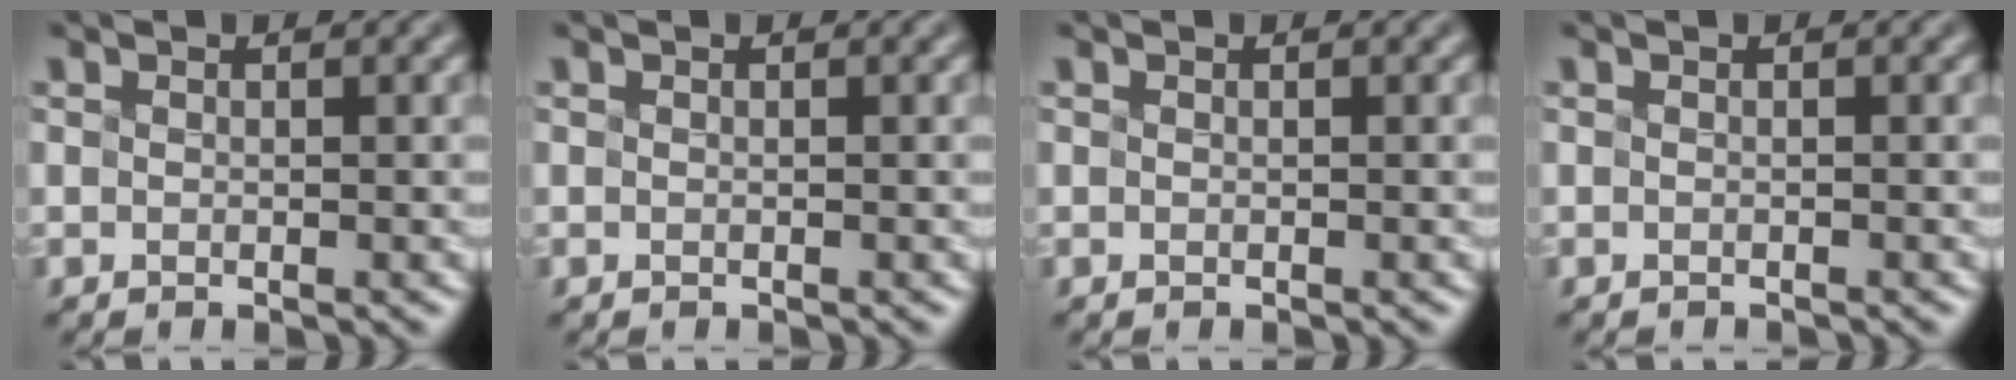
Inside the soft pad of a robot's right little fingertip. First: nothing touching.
{"total": 0.0}
{"total": 0.0}
{"total": 0.9, "force": [-0.9, 0.0, 0.2], "torque": [0.006, -0.009, -0.017]}